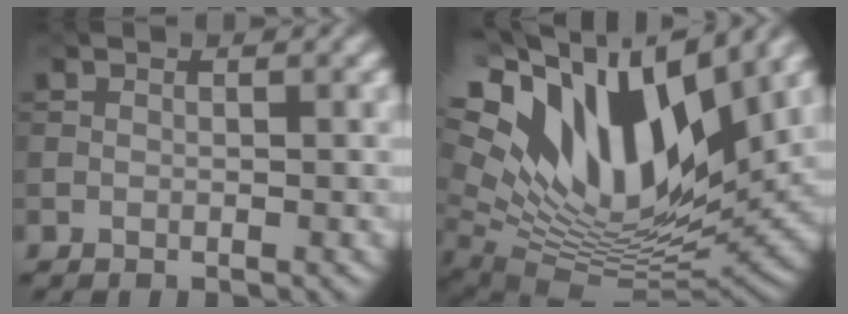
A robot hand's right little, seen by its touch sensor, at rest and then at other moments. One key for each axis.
{"total": 17.5, "fx": 7.1, "fy": 8.2, "fz": 13.7, "tx": -0.257, "ty": 0.028, "tz": 0.116}